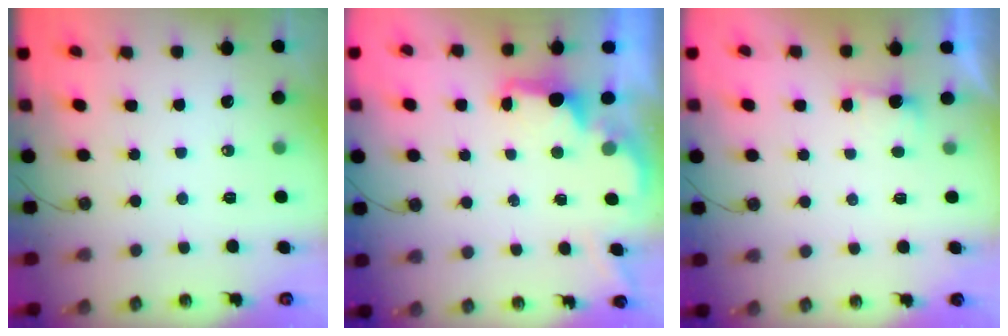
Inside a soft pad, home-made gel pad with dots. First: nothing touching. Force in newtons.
{"total": 1.8, "press": 1.7, "slide": 0.7}
{"total": 0.8, "press": 0.4, "slide": 0.7}